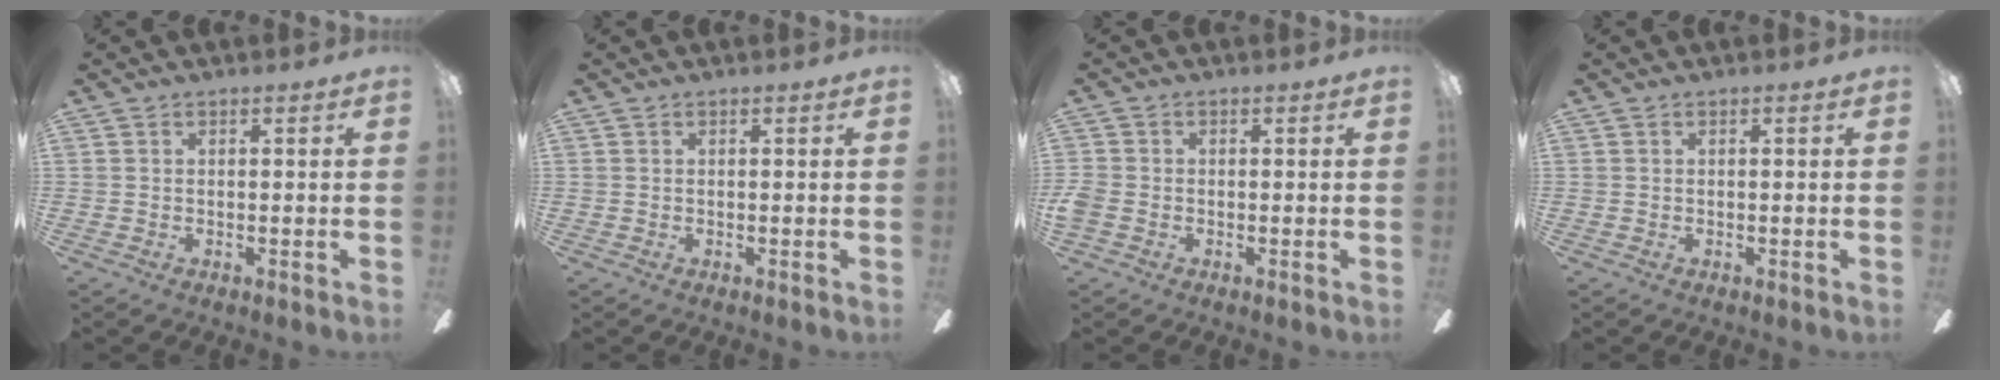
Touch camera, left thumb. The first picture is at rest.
{"total": 0.0}
{"total": 2.5, "force": [-0.8, 2.0, 1.3], "torque": [-0.028, 0.005, -0.016]}
{"total": 0.0}